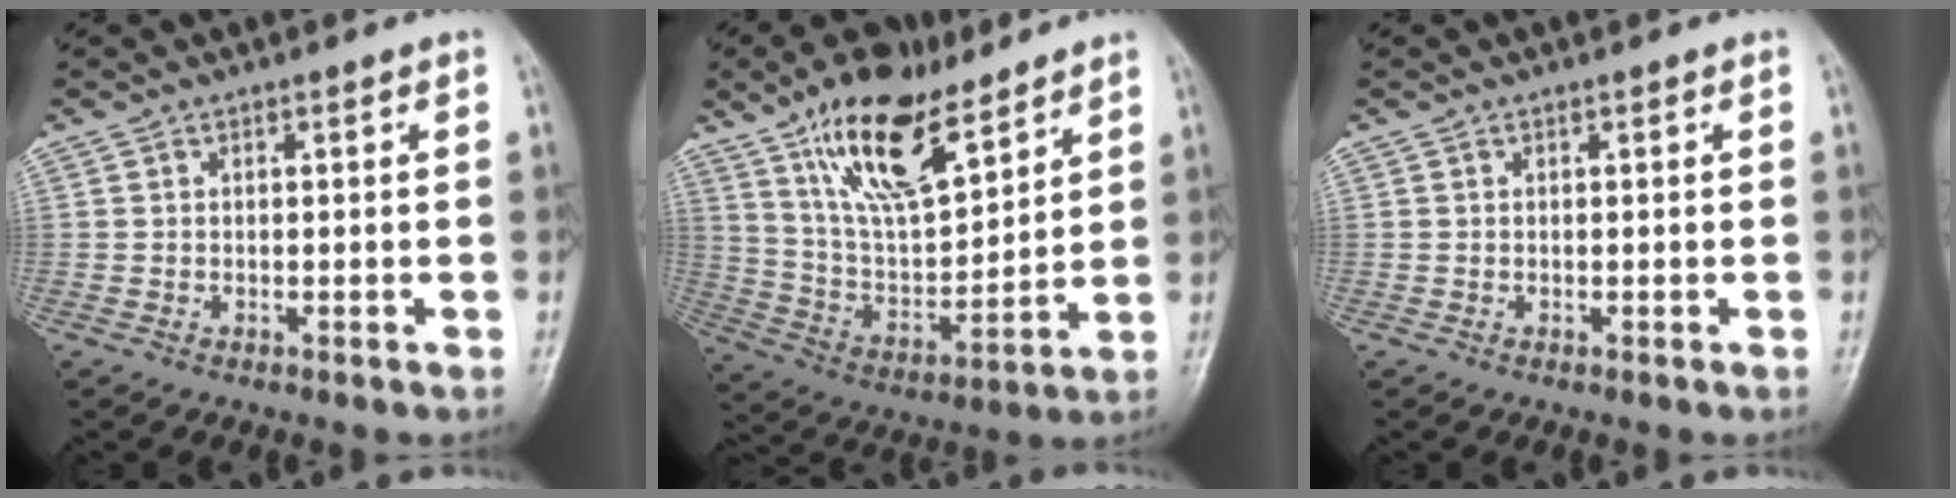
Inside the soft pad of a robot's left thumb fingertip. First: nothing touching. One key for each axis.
{"total": 17.9, "fx": 11.4, "fy": 7.0, "fz": 11.9, "tx": -0.178, "ty": -0.050, "tz": 0.218}
{"total": 0.0}